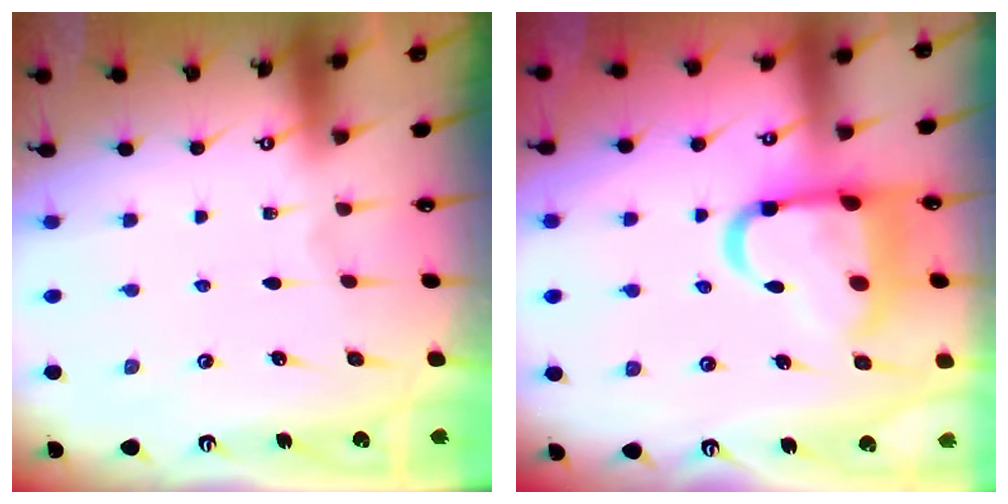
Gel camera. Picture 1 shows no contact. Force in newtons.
{"total": 15.8, "press": 15.7, "slide": 1.9}